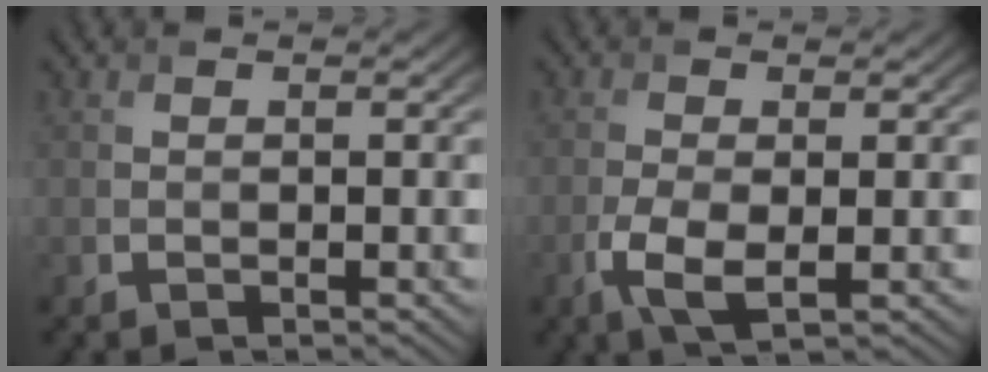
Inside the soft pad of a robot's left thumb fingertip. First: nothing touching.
{"total": 4.4, "force": [-1.4, 1.8, 3.8], "torque": [-0.091, -0.006, -0.028]}